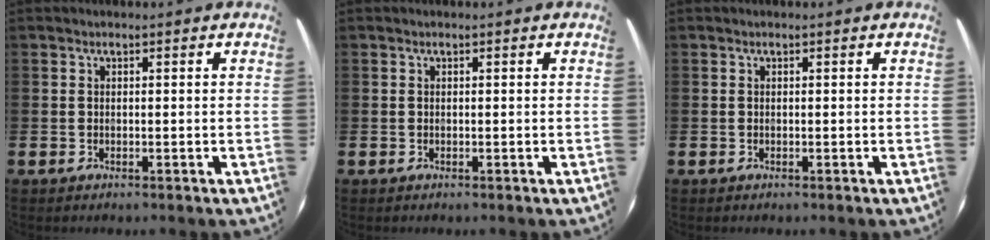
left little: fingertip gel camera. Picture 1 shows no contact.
{"total": 0.0}
{"total": 0.0}